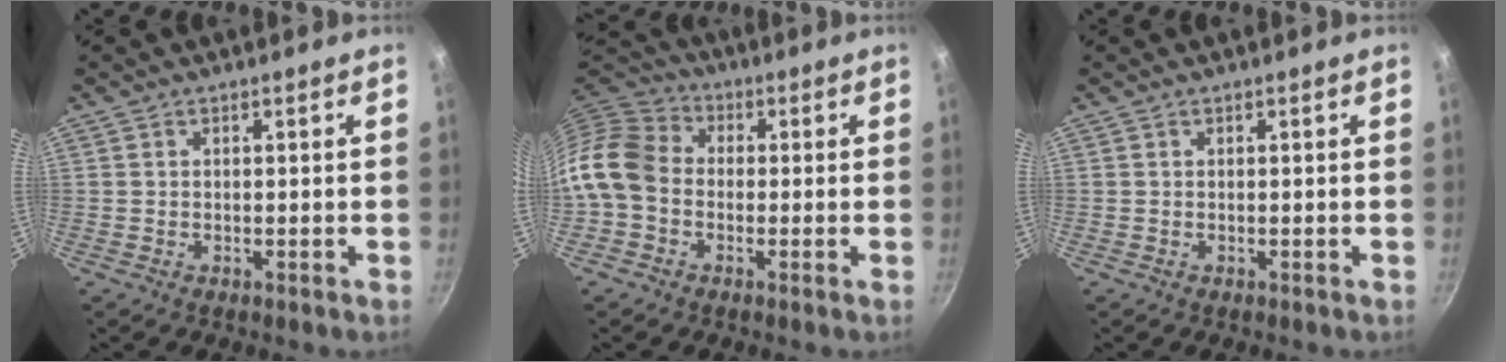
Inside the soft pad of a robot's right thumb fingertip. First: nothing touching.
{"total": 11.5, "force": [-2.0, 9.0, 6.8], "torque": [-0.113, 0.031, -0.062]}
{"total": 0.0}